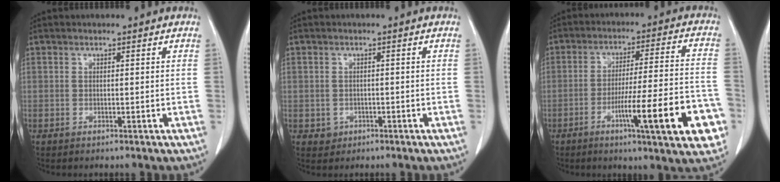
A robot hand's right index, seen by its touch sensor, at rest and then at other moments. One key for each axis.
{"total": 1.9, "fx": -0.7, "fy": 1.8, "fz": 0.1, "tx": 0.005, "ty": 0.008, "tz": -0.007}
{"total": 16.4, "fx": -6.7, "fy": 1.3, "fz": 14.9, "tx": -0.186, "ty": 0.007, "tz": -0.091}